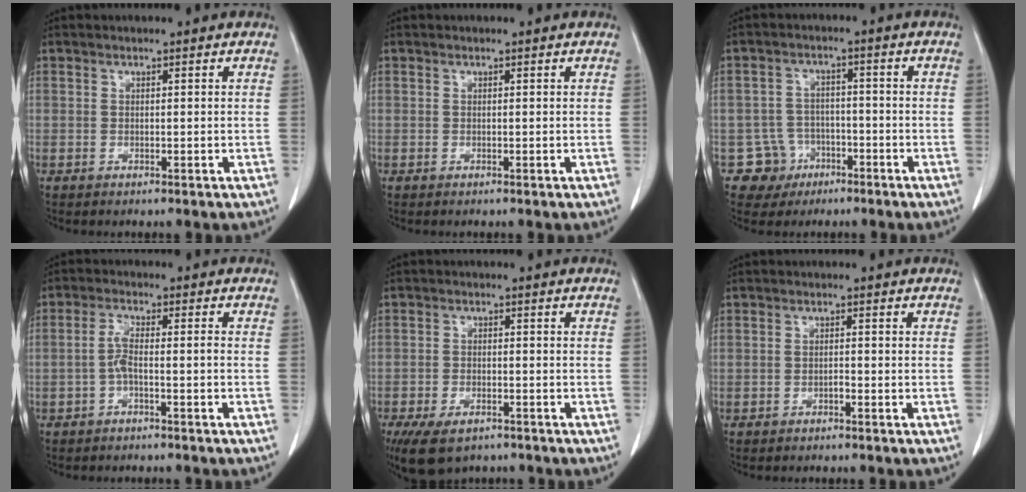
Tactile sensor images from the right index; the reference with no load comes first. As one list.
[{"total": 0.0}, {"total": 5.7, "force": [-2.8, 5.0, -0.2], "torque": [0.011, 0.013, -0.043]}, {"total": 3.1, "force": [-1.4, 0.3, 2.7], "torque": [-0.057, 0.007, -0.029]}, {"total": 8.2, "force": [-5.8, 3.8, 4.5], "torque": [-0.078, -0.008, -0.092]}, {"total": 0.6, "force": [-0.5, 0.1, 0.3], "torque": [-0.009, 0.001, -0.011]}]